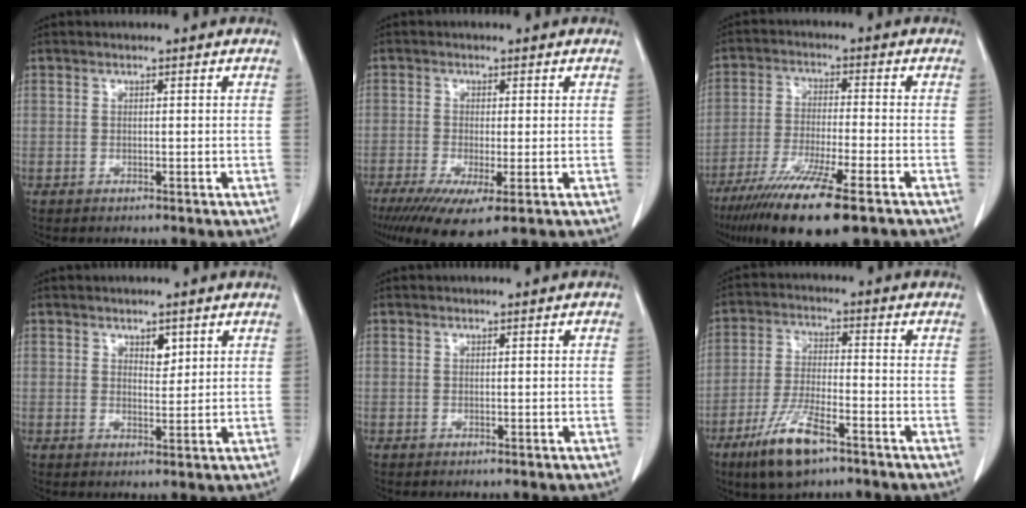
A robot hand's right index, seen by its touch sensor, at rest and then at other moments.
{"total": 8.2, "force": [-4.3, 1.7, 6.7], "torque": [-0.104, -0.022, -0.069]}
{"total": 14.9, "force": [-9.9, 1.4, 11.0], "torque": [-0.196, -0.042, -0.168]}
{"total": 2.2, "force": [1.3, 1.1, 1.4], "torque": [-0.019, -0.005, 0.023]}
{"total": 0.0}
{"total": 9.7, "force": [-6.0, 2.4, 7.3], "torque": [-0.148, -0.016, -0.107]}